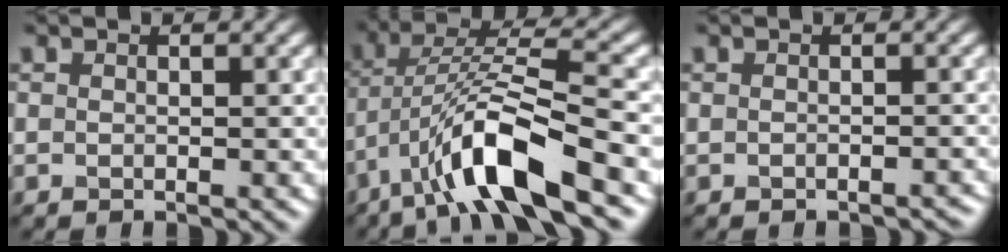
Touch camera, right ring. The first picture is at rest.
{"total": 9.1, "force": [-4.7, 2.1, 7.5], "torque": [-0.137, 0.013, -0.088]}
{"total": 0.7, "force": [-0.7, 0.1, 0.1], "torque": [-0.003, -0.001, -0.008]}